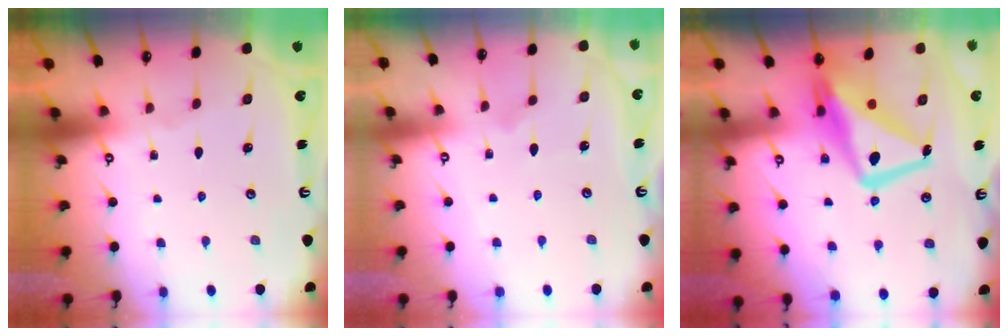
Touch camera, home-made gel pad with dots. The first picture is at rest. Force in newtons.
{"total": 7.1, "press": 7.1, "slide": 0.3}
{"total": 14.9, "press": 14.8, "slide": 1.8}